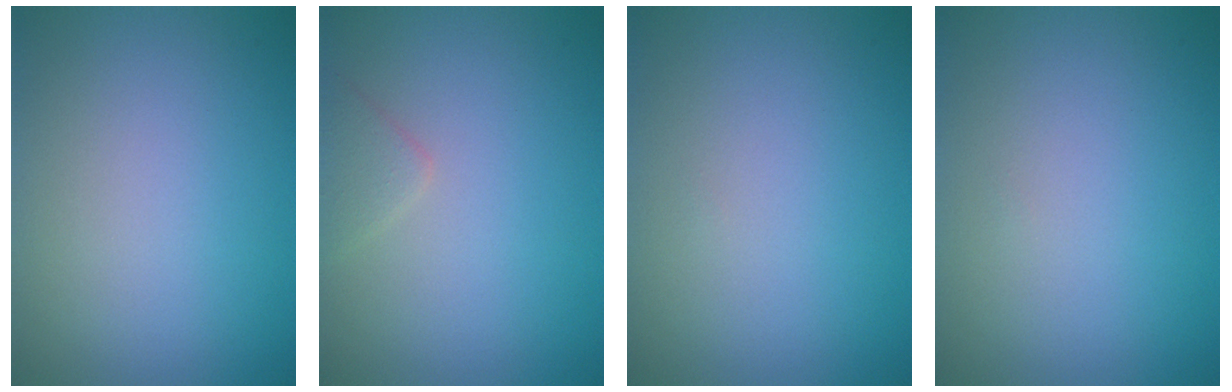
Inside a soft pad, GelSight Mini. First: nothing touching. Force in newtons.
{"total": 1.3, "press": 1.3, "slide": 0.0}
{"total": 0.0}
{"total": 0.0}